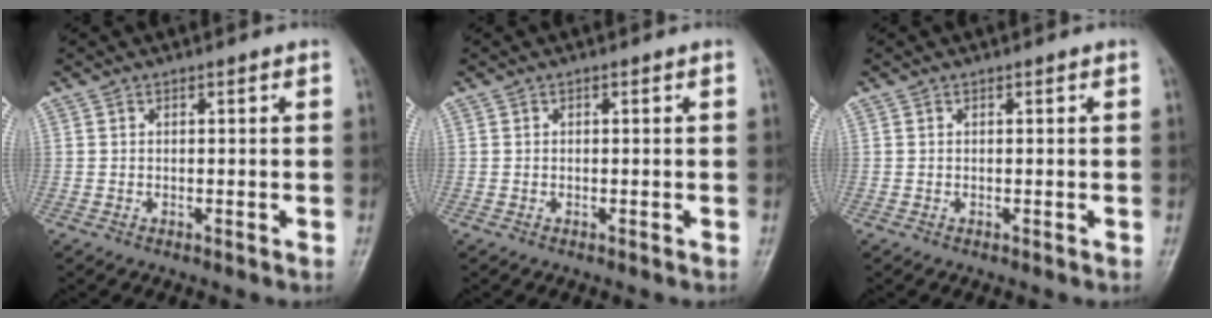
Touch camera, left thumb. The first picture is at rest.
{"total": 0.0}
{"total": 0.0}